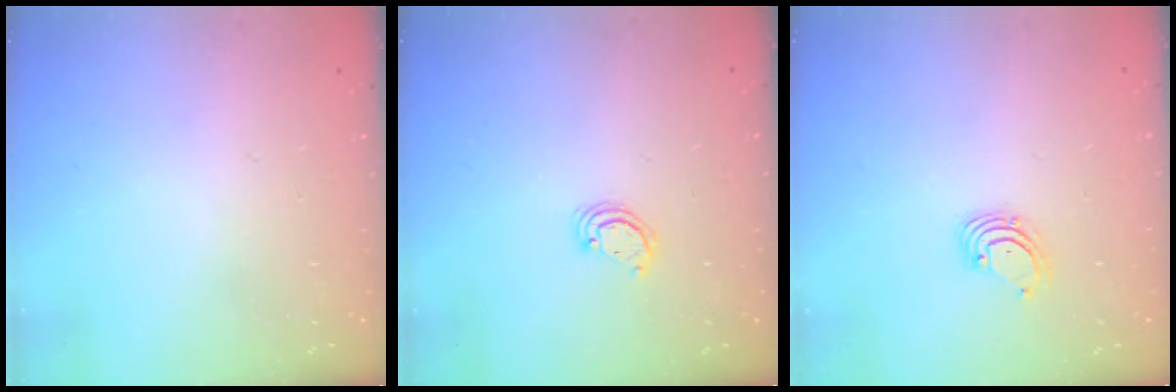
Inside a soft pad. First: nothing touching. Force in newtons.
{"total": 2.6, "press": 2.6, "slide": 0.3}
{"total": 1.8, "press": 1.8, "slide": 0.2}